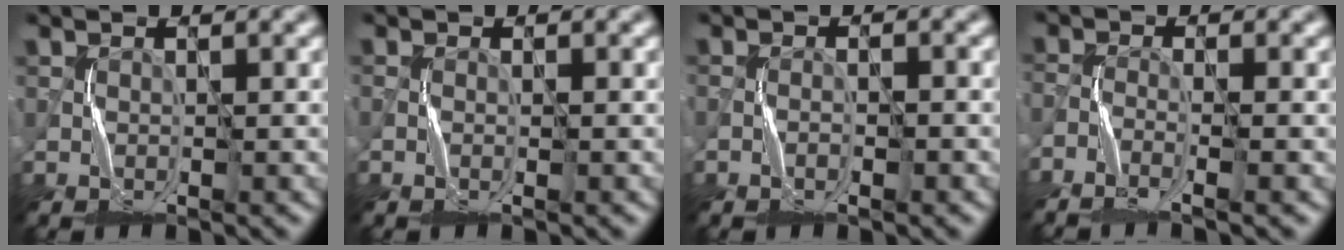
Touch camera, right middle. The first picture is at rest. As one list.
[{"total": 0.7, "force": [-0.6, -0.1, 0.3], "torque": [-0.002, 0.001, -0.015]}, {"total": 1.5, "force": [-1.2, 0.2, 0.9], "torque": [-0.011, 0.007, -0.027]}, {"total": 2.9, "force": [-2.5, 0.1, 1.4], "torque": [-0.031, -0.002, -0.060]}]